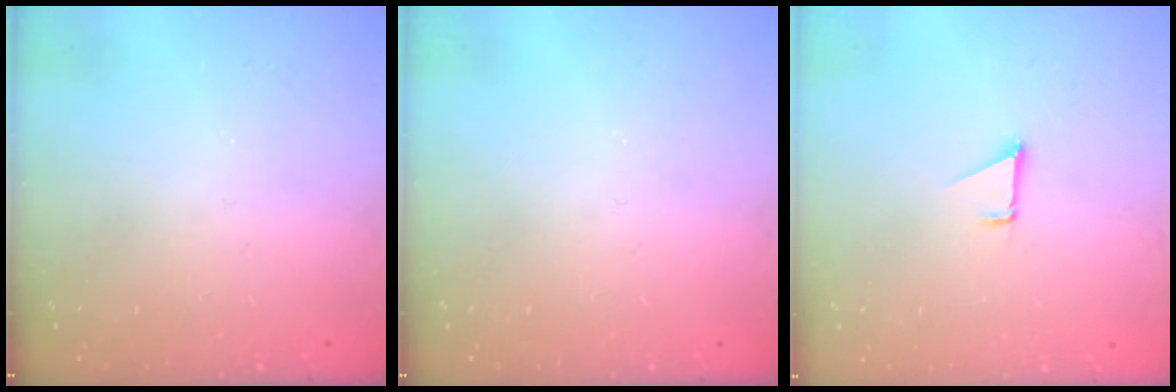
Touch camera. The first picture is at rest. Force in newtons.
{"total": 0.0}
{"total": 1.4, "press": 1.3, "slide": 0.1}